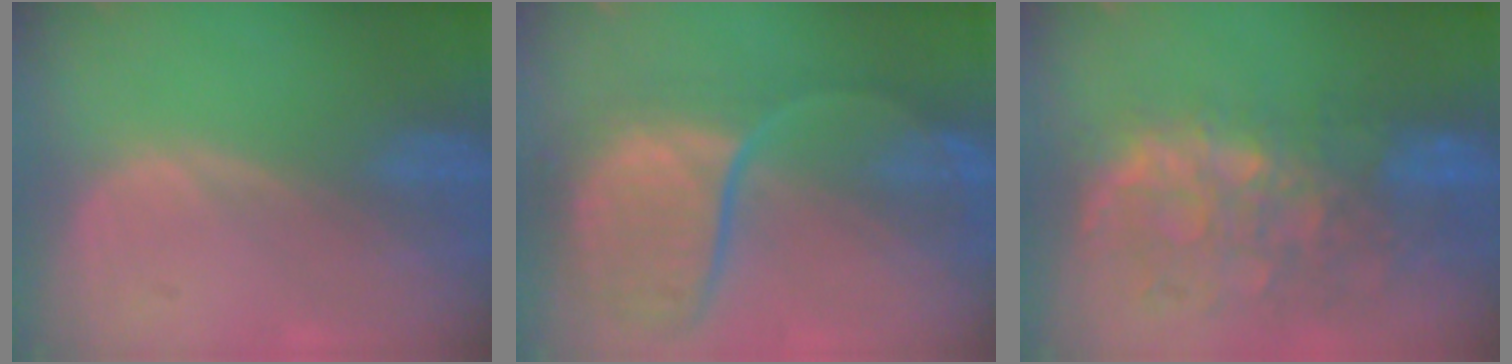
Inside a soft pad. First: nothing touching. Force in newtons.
{"total": 10.5, "press": 9.6, "slide": 4.1}
{"total": 11.2, "press": 9.8, "slide": 5.5}